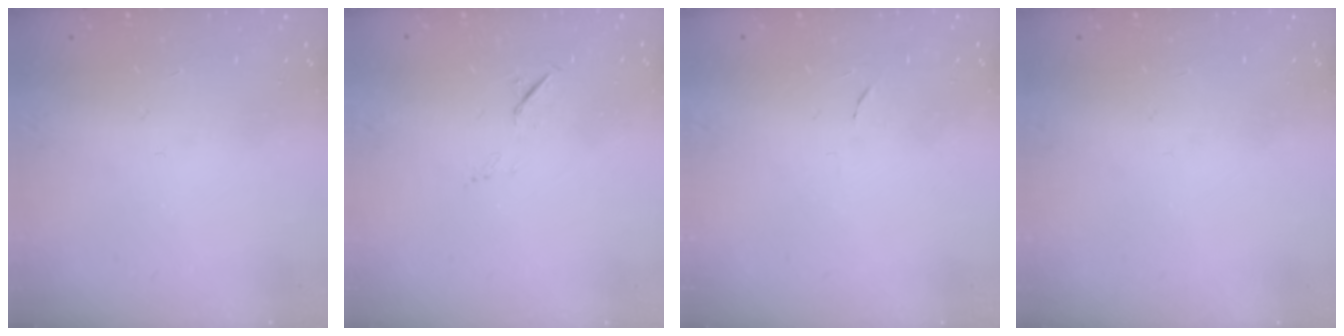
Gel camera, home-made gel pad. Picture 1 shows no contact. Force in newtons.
{"total": 5.5, "press": 5.3, "slide": 1.5}
{"total": 3.5, "press": 3.3, "slide": 1.2}
{"total": 0.0}